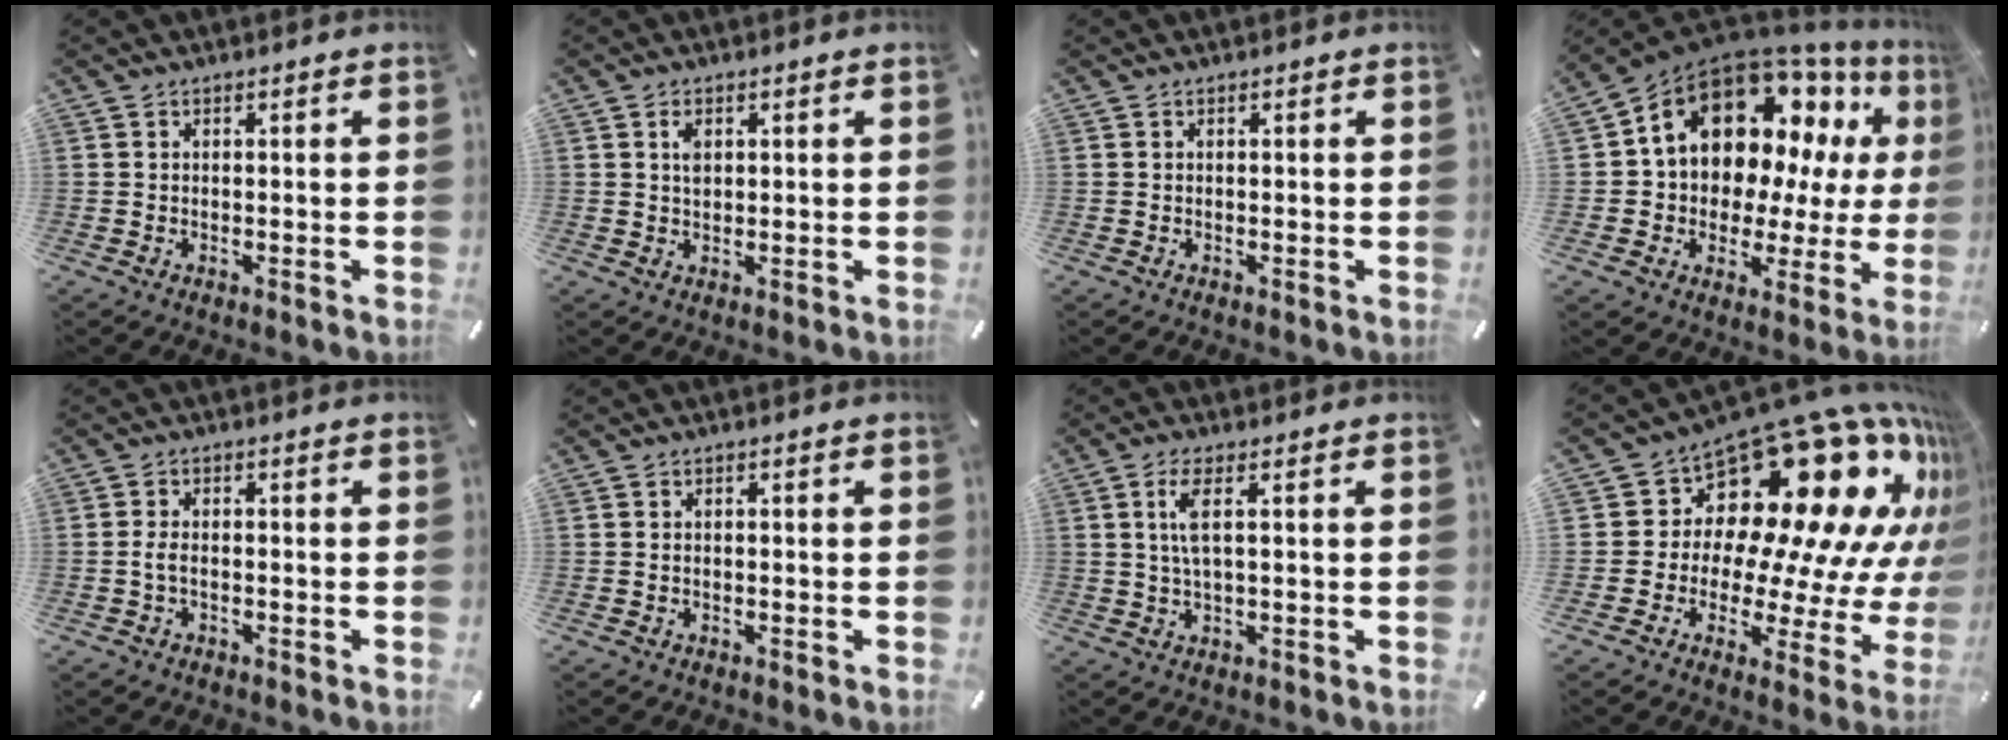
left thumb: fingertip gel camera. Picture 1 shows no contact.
{"total": 2.4, "force": [0.8, 1.6, 1.6], "torque": [-0.028, 0.001, 0.012]}
{"total": 0.0}
{"total": 16.5, "force": [8.7, 11.2, 8.4], "torque": [-0.152, -0.069, 0.156]}
{"total": 2.6, "force": [-0.8, 1.4, 2.1], "torque": [-0.051, 0.001, -0.018]}
{"total": 0.7, "force": [-0.2, 0.5, 0.4], "torque": [-0.009, 0.002, -0.006]}
{"total": 4.9, "force": [1.2, 1.3, 4.6], "torque": [-0.101, 0.000, 0.017]}
{"total": 18.6, "force": [12.7, 9.8, 9.3], "torque": [-0.118, -0.145, 0.219]}